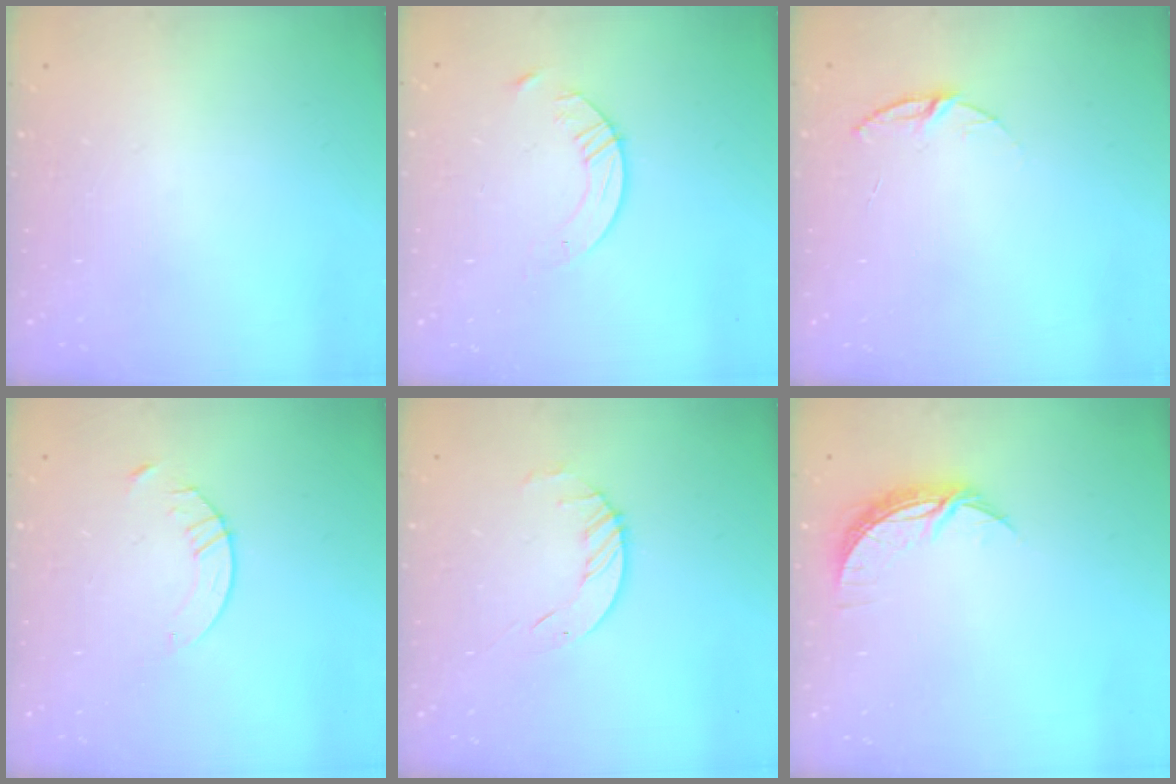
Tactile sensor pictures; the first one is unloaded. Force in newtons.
{"total": 5.6, "press": 5.6, "slide": 0.7}
{"total": 5.9, "press": 5.8, "slide": 0.6}
{"total": 4.1, "press": 4.1, "slide": 0.4}
{"total": 3.5, "press": 3.5, "slide": 0.4}
{"total": 7.2, "press": 7.2, "slide": 0.4}